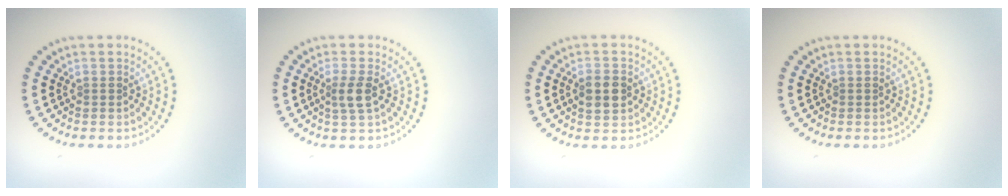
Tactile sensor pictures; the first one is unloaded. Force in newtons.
{"total": 1.9, "press": 1.6, "slide": 1.0}
{"total": 2.8, "press": 2.8, "slide": 0.1}
{"total": 0.0}